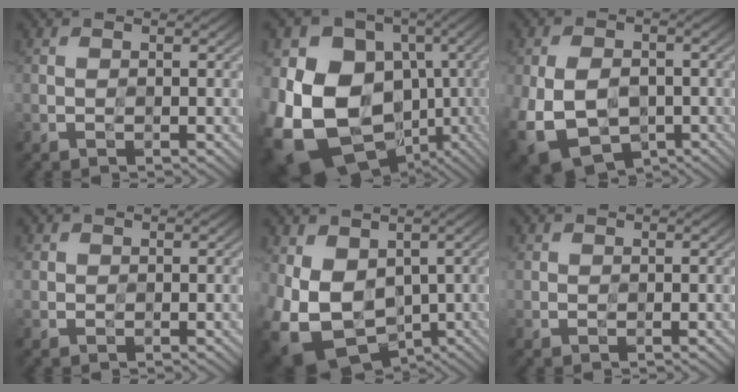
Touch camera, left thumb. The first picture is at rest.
{"total": 19.9, "force": [-4.1, 16.0, 11.0], "torque": [-0.243, -0.019, -0.065]}
{"total": 13.5, "force": [-4.6, 9.9, 8.0], "torque": [-0.162, -0.041, -0.067]}
{"total": 0.8, "force": [0.4, 0.7, 0.1], "torque": [0.000, -0.002, 0.007]}
{"total": 11.7, "force": [-1.8, 8.6, 7.8], "torque": [-0.179, -0.034, -0.019]}
{"total": 0.9, "force": [0.4, 0.7, 0.1], "torque": [0.002, -0.002, 0.009]}